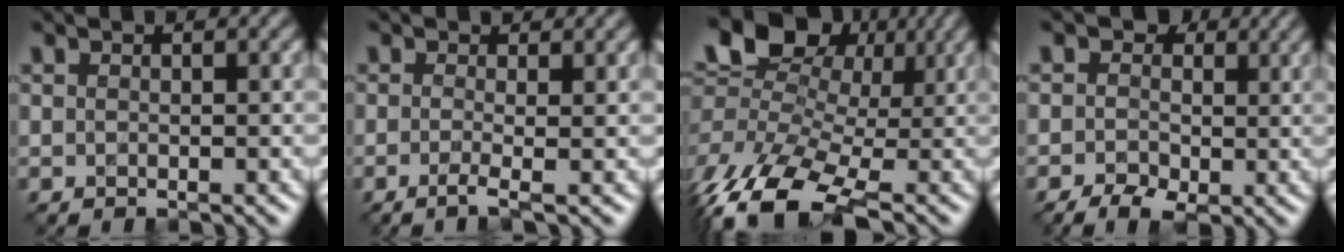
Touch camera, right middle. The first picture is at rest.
{"total": 1.8, "force": [-0.3, 0.5, 1.7], "torque": [-0.030, -0.003, -0.017]}
{"total": 13.3, "force": [-1.1, 8.5, 10.1], "torque": [-0.211, 0.018, -0.017]}
{"total": 4.2, "force": [0.1, 3.3, 2.6], "torque": [-0.021, 0.014, -0.009]}